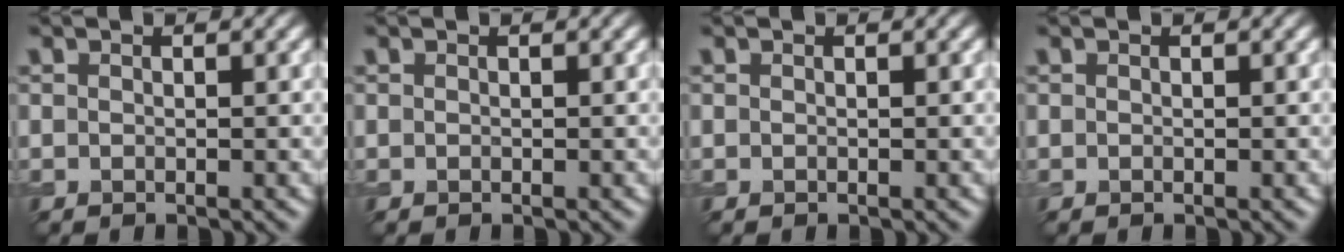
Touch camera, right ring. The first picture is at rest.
{"total": 0.0}
{"total": 0.0}
{"total": 0.0}